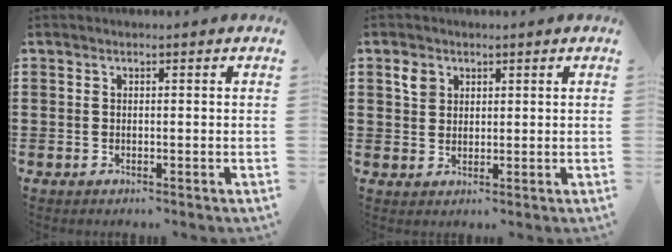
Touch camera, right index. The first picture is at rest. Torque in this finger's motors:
{"motor_torque": [0.05, -0.04, 0.02, 0.05]}